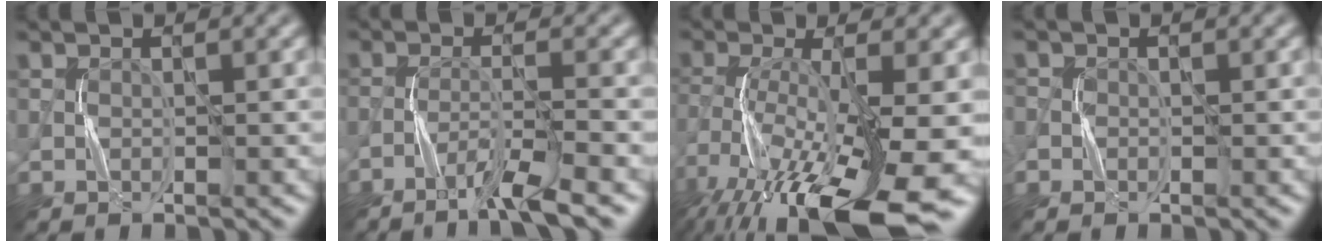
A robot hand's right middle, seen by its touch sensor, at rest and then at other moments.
{"total": 3.9, "force": [-2.7, 0.0, 2.8], "torque": [-0.046, 0.005, -0.060]}
{"total": 14.6, "force": [-8.4, 4.5, 11.0], "torque": [-0.227, -0.029, -0.128]}
{"total": 1.4, "force": [-0.3, 1.3, 0.4], "torque": [-0.001, -0.004, -0.009]}